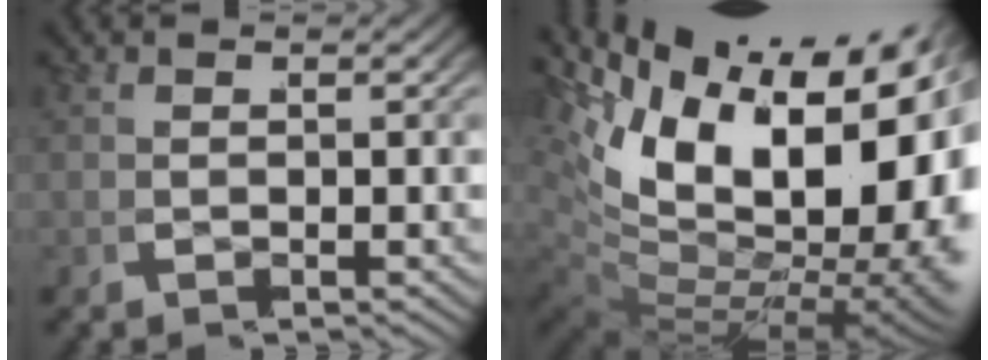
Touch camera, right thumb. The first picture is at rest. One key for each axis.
{"total": 19.7, "fx": 1.1, "fy": 11.9, "fz": 15.6, "tx": -0.267, "ty": -0.058, "tz": 0.055}